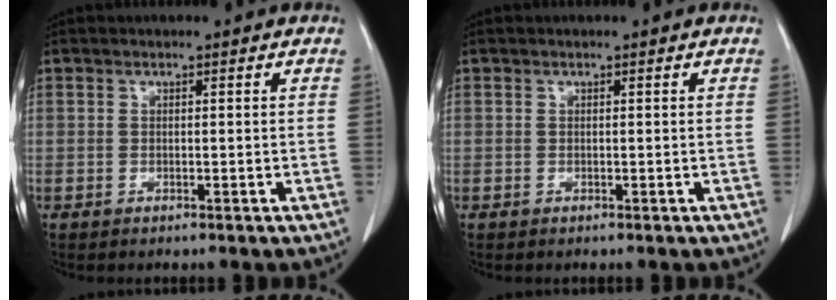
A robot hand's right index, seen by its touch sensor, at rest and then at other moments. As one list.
[{"total": 0.0}]